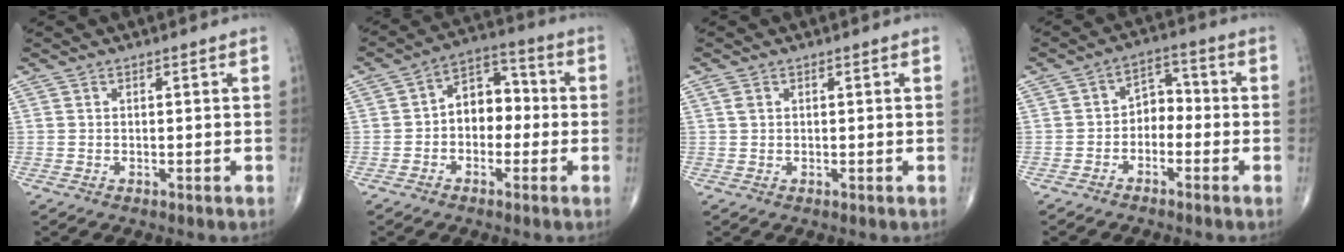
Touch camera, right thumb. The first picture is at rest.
{"total": 8.6, "force": [-0.8, 6.2, 5.9], "torque": [-0.058, 0.036, -0.030]}
{"total": 1.2, "force": [0.5, 0.8, 0.8], "torque": [-0.018, 0.006, 0.011]}
{"total": 5.0, "force": [-1.8, 3.7, 2.9], "torque": [-0.024, 0.034, -0.046]}